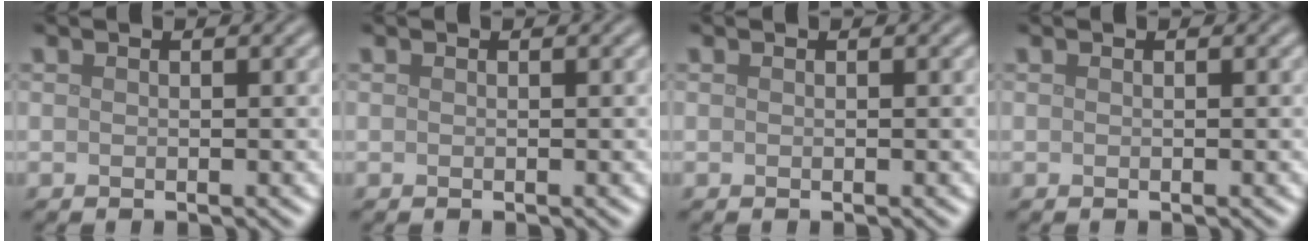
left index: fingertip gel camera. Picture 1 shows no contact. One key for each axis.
{"total": 0.0}
{"total": 0.0}
{"total": 0.0}